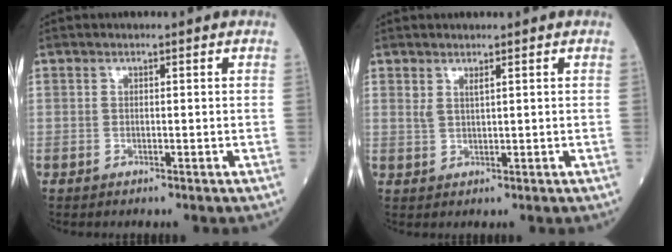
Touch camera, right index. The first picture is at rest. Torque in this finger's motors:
{"motor_torque": [-0.24, -0.04, 0.00, 0.02]}